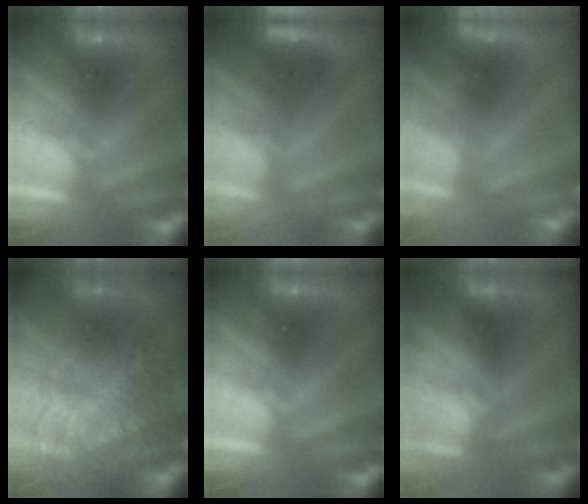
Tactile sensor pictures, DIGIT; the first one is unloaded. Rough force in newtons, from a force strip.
{"total": 3.5}
{"total": 3.2}
{"total": 7.5}
{"total": 0.0}
{"total": 2.8}